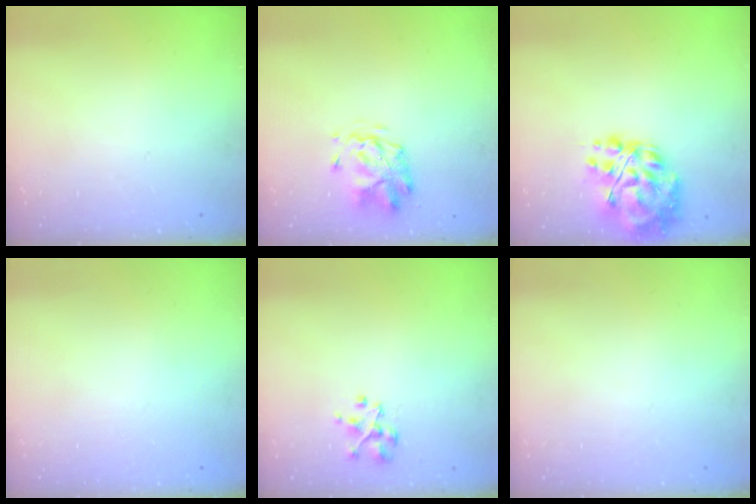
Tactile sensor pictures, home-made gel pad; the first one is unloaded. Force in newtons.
{"total": 2.8, "press": 2.4, "slide": 1.4}
{"total": 15.9, "press": 15.2, "slide": 4.7}
{"total": 1.8, "press": 1.8, "slide": 0.2}
{"total": 2.8, "press": 2.8, "slide": 0.2}
{"total": 1.8, "press": 1.8, "slide": 0.2}